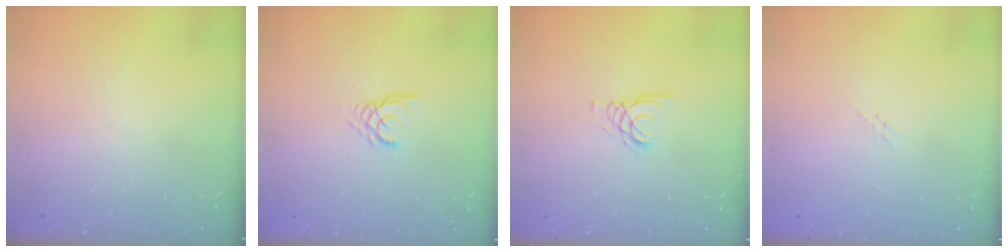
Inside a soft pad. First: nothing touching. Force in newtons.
{"total": 3.0, "press": 3.0, "slide": 0.3}
{"total": 1.6, "press": 1.6, "slide": 0.2}
{"total": 0.5, "press": 0.5, "slide": 0.2}